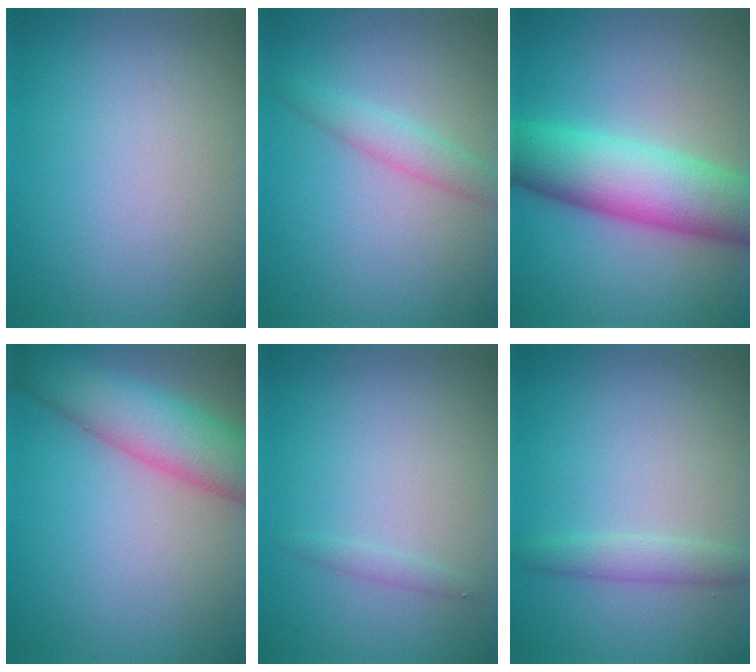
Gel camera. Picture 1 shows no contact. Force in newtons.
{"total": 2.2, "press": 2.2, "slide": 0.2}
{"total": 9.3, "press": 9.3, "slide": 0.4}
{"total": 6.4, "press": 6.4, "slide": 0.4}
{"total": 0.7, "press": 0.7, "slide": 0.0}
{"total": 1.9, "press": 1.8, "slide": 0.1}